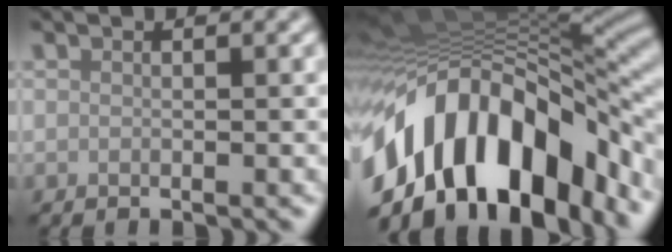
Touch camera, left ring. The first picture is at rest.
{"total": 15.7, "force": [-7.0, 8.5, 11.3], "torque": [-0.193, 0.005, -0.116]}